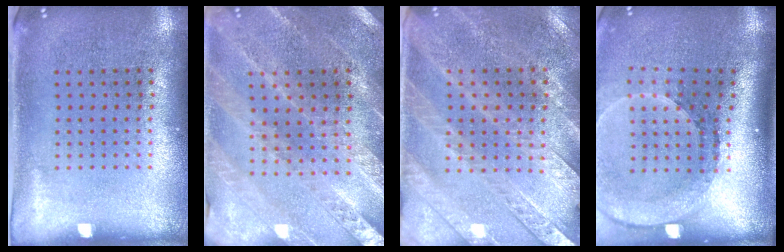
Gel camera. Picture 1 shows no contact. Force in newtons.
{"total": 1.3, "press": 1.3, "slide": 0.2}
{"total": 3.0, "press": 2.7, "slide": 1.1}
{"total": 2.6, "press": 1.8, "slide": 1.9}